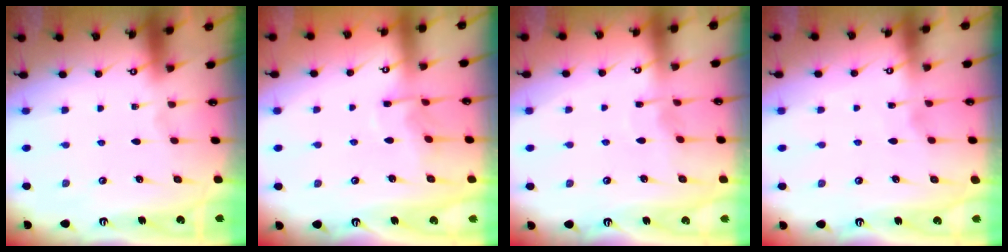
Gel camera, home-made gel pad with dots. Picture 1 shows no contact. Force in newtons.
{"total": 5.6, "press": 5.5, "slide": 0.7}
{"total": 3.7, "press": 3.6, "slide": 0.6}
{"total": 1.8, "press": 1.8, "slide": 0.3}